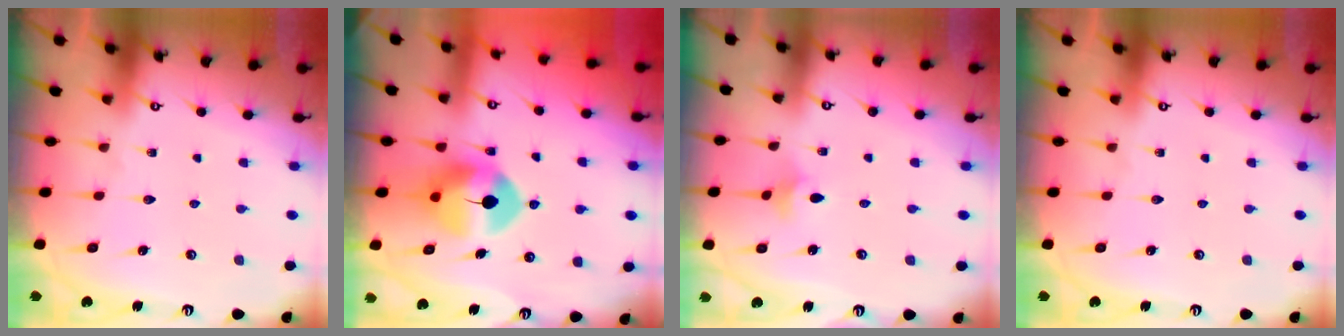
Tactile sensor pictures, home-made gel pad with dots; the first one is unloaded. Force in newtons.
{"total": 8.8, "press": 8.7, "slide": 1.6}
{"total": 3.3, "press": 3.2, "slide": 0.6}
{"total": 0.0}